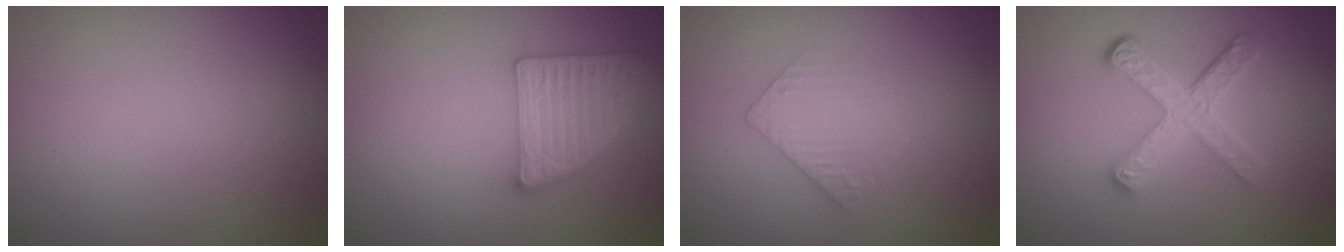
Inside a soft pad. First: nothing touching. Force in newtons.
{"total": 4.2, "press": 3.9, "slide": 1.6}
{"total": 2.2, "press": 2.2, "slide": 0.5}
{"total": 4.7, "press": 3.5, "slide": 3.2}